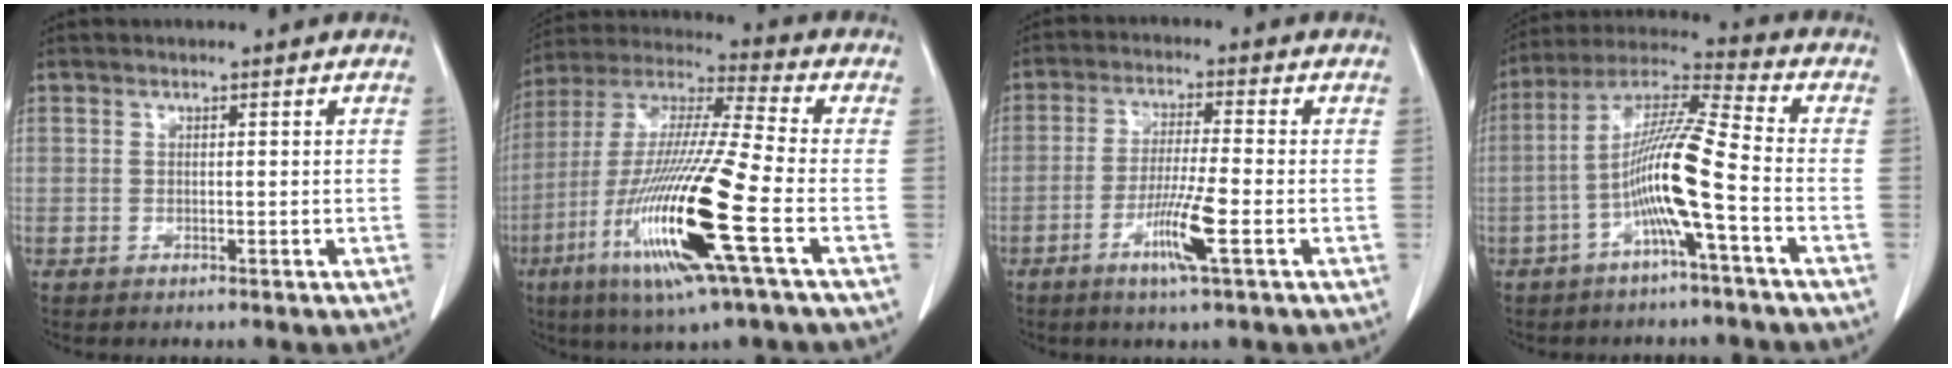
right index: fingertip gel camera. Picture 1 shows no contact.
{"total": 20.8, "force": [-7.3, 0.4, 19.5], "torque": [-0.415, -0.036, -0.144]}
{"total": 7.3, "force": [-3.1, -0.4, 6.7], "torque": [-0.128, -0.014, -0.058]}
{"total": 11.6, "force": [-3.7, -0.6, 11.0], "torque": [-0.214, 0.018, -0.076]}